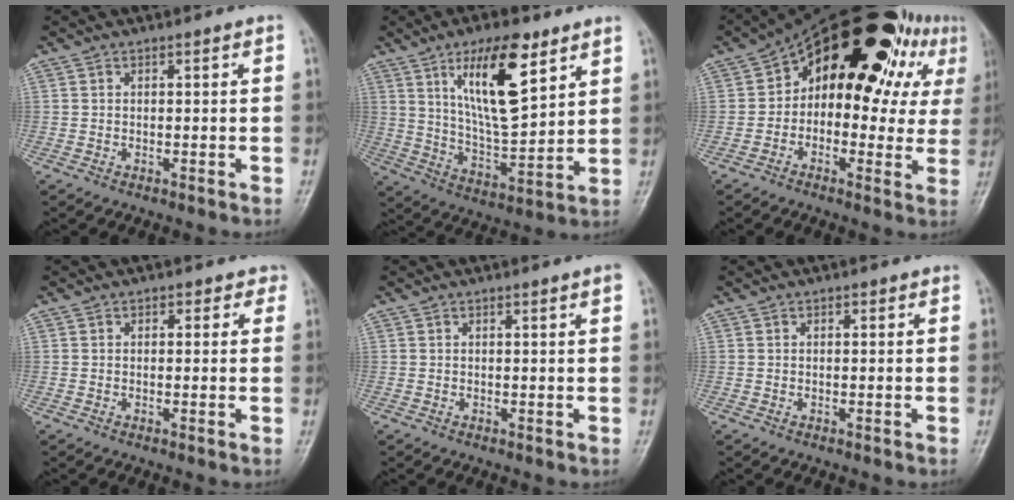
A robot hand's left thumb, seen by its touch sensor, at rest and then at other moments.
{"total": 16.2, "force": [8.0, 5.4, 13.0], "torque": [-0.196, -0.046, 0.144]}
{"total": 24.0, "force": [7.1, 13.7, 18.3], "torque": [-0.203, 0.044, 0.095]}
{"total": 1.8, "force": [0.9, 1.4, 0.7], "torque": [0.019, 0.001, 0.002]}
{"total": 1.1, "force": [0.7, -0.1, 0.9], "torque": [-0.013, -0.001, 0.008]}
{"total": 0.0}